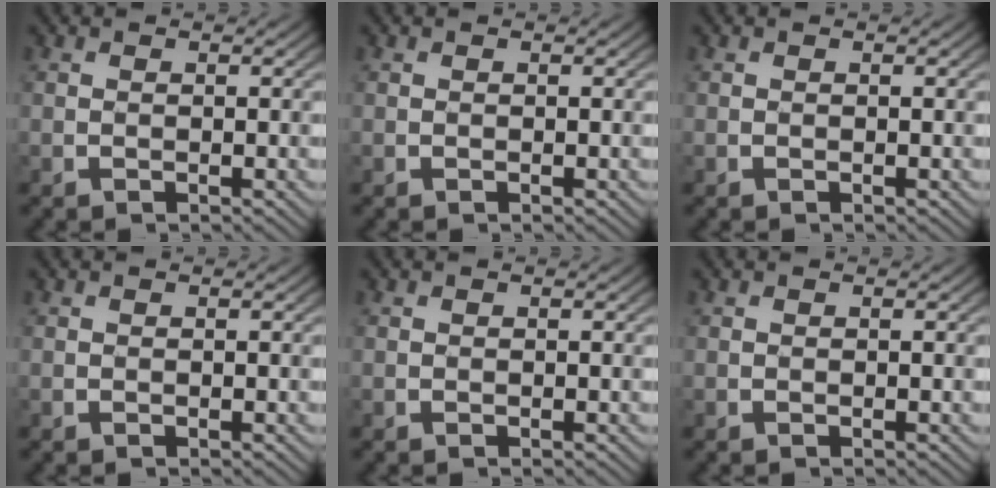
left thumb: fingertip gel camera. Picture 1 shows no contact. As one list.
[{"total": 0.0}, {"total": 0.0}, {"total": 0.0}, {"total": 0.0}, {"total": 0.0}]